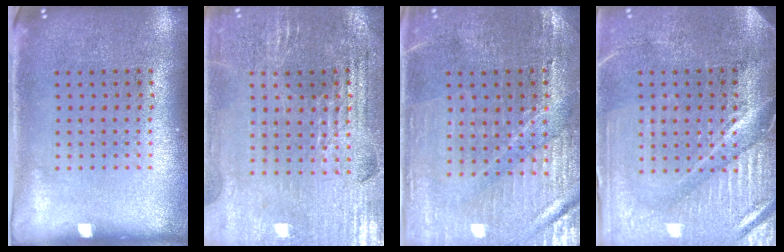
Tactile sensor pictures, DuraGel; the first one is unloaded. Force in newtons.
{"total": 2.9, "press": 2.8, "slide": 0.4}
{"total": 1.7, "press": 1.7, "slide": 0.3}
{"total": 4.1, "press": 3.7, "slide": 1.7}